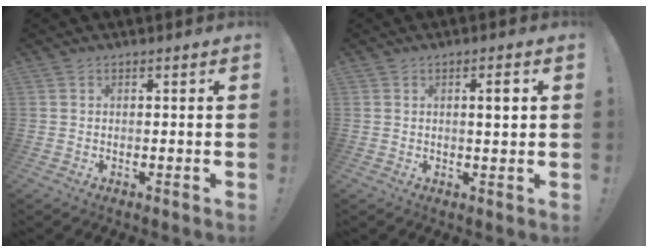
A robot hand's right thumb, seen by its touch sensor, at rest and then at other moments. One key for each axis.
{"total": 3.4, "fx": 0.8, "fy": 0.5, "fz": 3.3, "tx": -0.041, "ty": -0.006, "tz": 0.004}